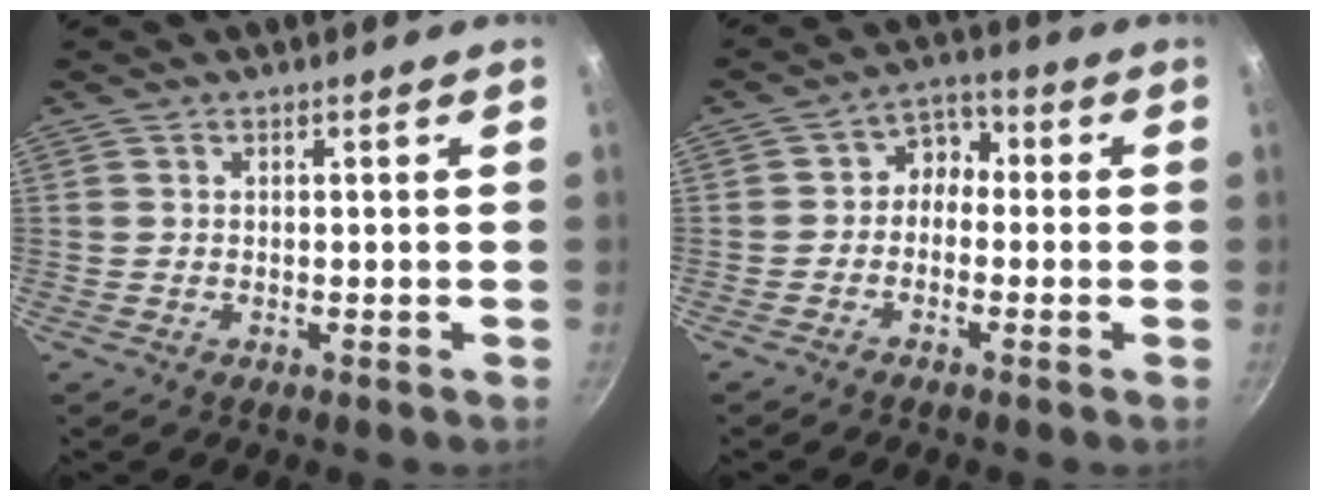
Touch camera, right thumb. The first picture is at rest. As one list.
[{"total": 4.8, "force": [-0.9, 4.0, 2.6], "torque": [-0.008, 0.027, -0.032]}]